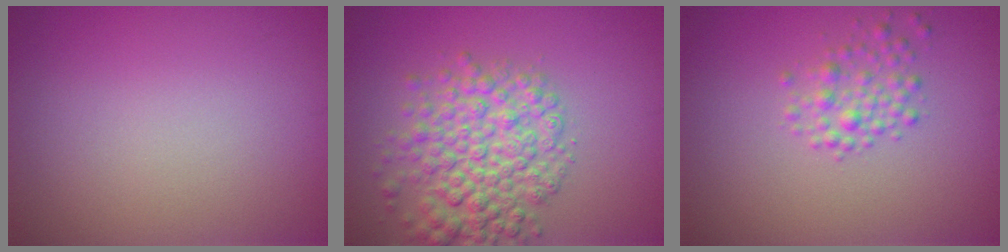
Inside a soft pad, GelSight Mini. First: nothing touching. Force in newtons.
{"total": 6.3, "press": 6.2, "slide": 0.2}
{"total": 2.1, "press": 2.1, "slide": 0.1}